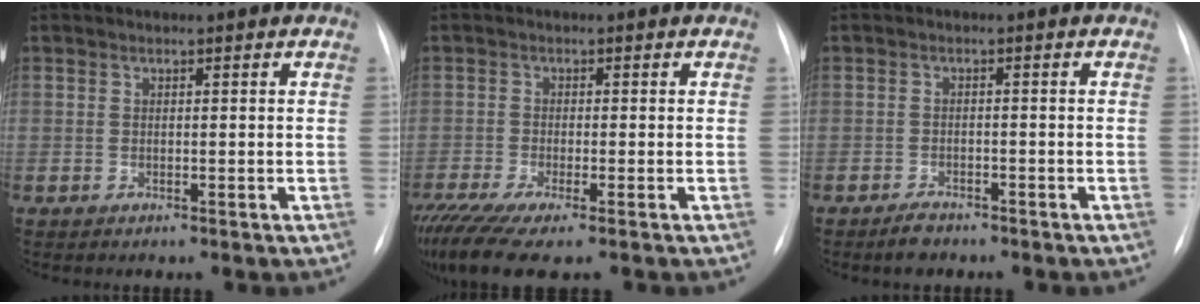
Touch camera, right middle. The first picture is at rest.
{"total": 8.2, "force": [-5.8, 1.0, 5.7], "torque": [-0.101, -0.019, -0.103]}
{"total": 2.3, "force": [-1.9, 0.9, 0.9], "torque": [-0.022, 0.000, -0.027]}